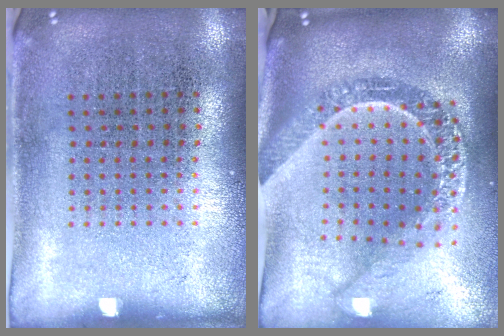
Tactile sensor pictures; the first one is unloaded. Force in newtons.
{"total": 2.9, "press": 2.3, "slide": 1.8}